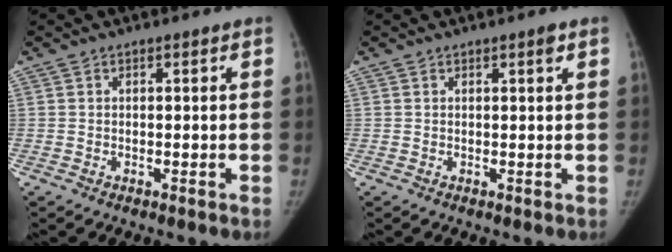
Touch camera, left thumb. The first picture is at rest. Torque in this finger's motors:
{"motor_torque": [1.87, 1.09, 0.50, -0.46, 0.08]}